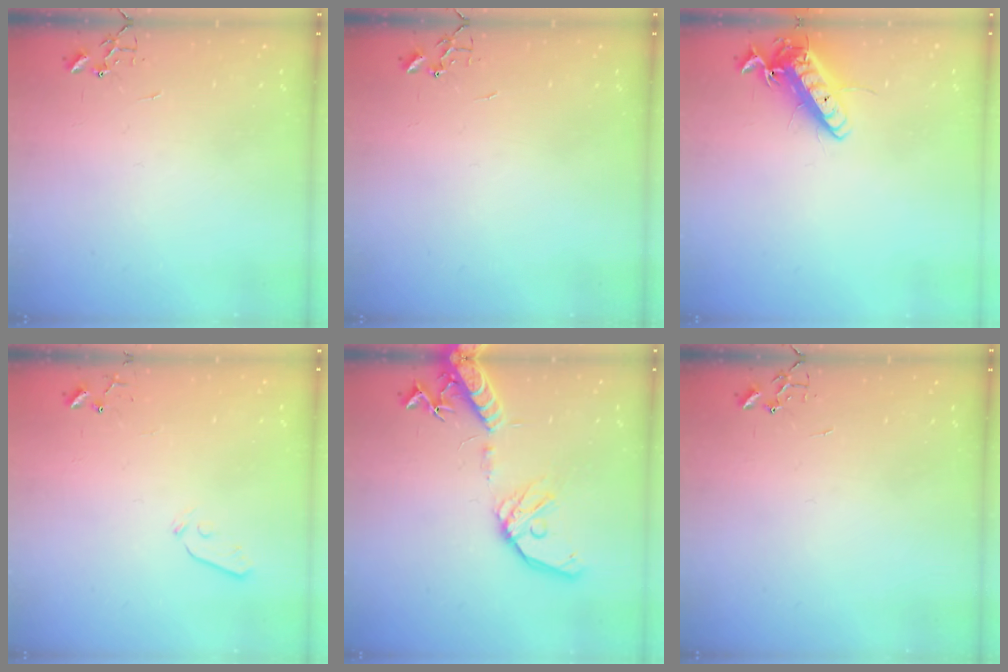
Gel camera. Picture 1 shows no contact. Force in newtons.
{"total": 0.0}
{"total": 14.0, "press": 13.9, "slide": 2.0}
{"total": 3.7, "press": 3.6, "slide": 0.6}
{"total": 16.3, "press": 16.0, "slide": 3.2}
{"total": 0.0}